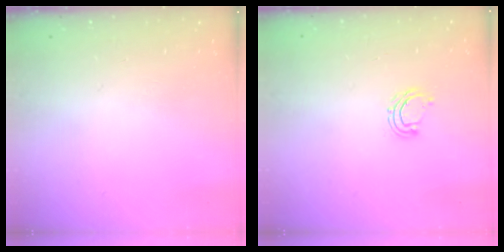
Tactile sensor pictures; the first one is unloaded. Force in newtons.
{"total": 5.6, "press": 5.4, "slide": 1.4}